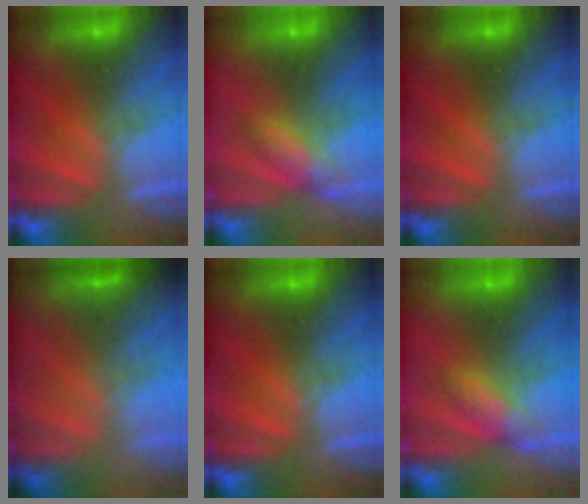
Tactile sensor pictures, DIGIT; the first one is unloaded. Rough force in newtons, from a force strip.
{"total": 2.8}
{"total": 0.0}
{"total": 1.7}
{"total": 0.0}
{"total": 2.8}